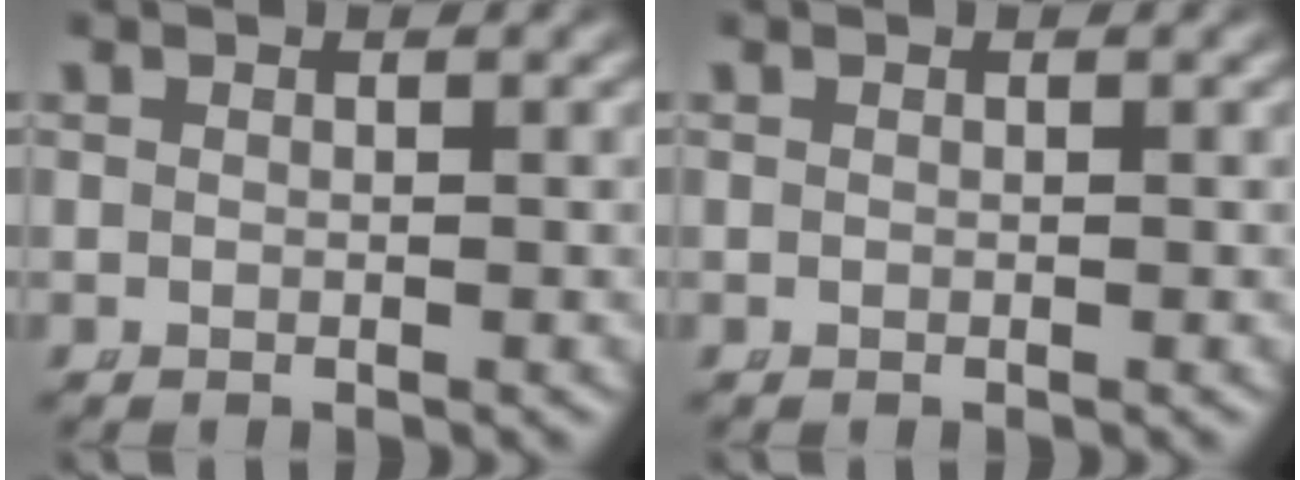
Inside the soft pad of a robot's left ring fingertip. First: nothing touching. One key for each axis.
{"total": 0.0}